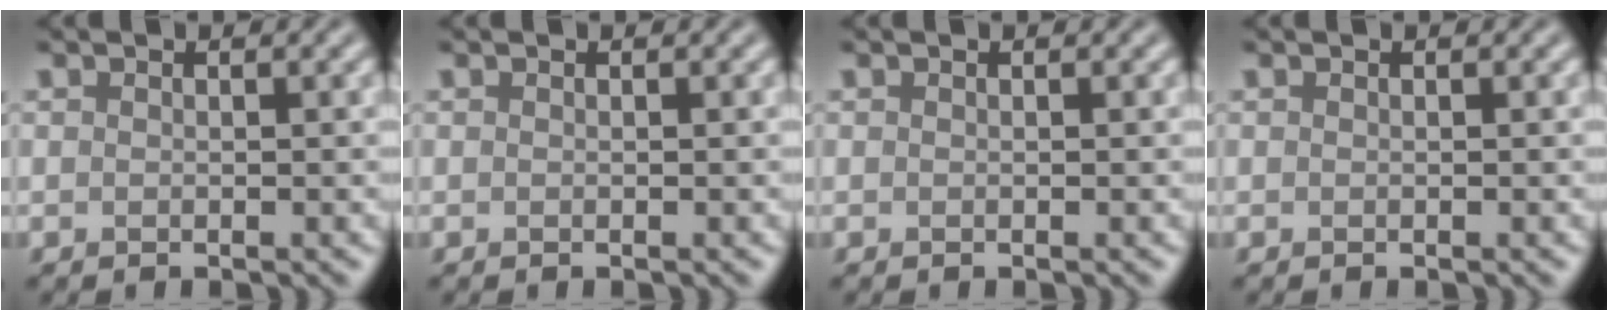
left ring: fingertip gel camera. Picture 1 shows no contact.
{"total": 0.0}
{"total": 0.0}
{"total": 0.0}